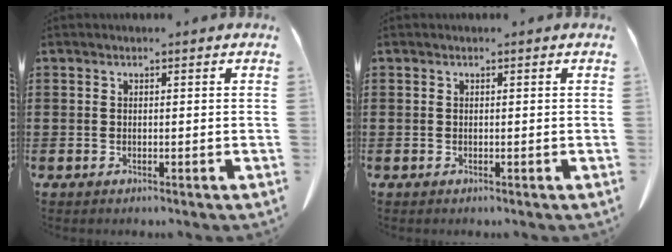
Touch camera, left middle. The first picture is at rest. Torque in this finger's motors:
{"motor_torque": [-0.11, -0.11, 0.04, -0.01]}